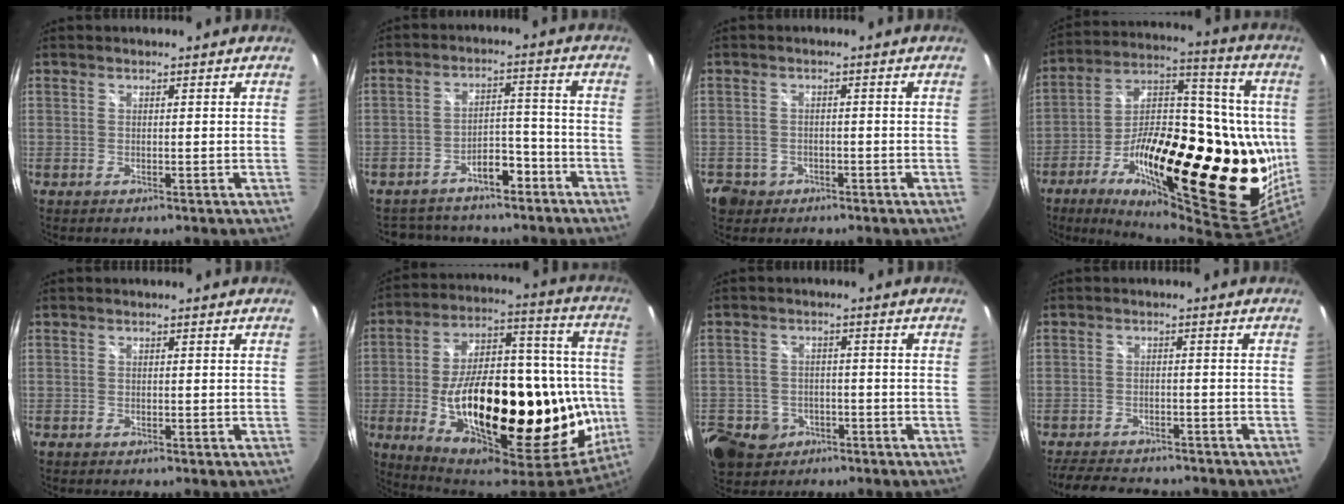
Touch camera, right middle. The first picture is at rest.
{"total": 12.2, "force": [-9.2, 6.4, 4.8], "torque": [-0.097, 0.038, -0.120]}
{"total": 4.2, "force": [-2.0, 3.5, 0.9], "torque": [-0.036, 0.003, -0.030]}
{"total": 33.6, "force": [-6.8, 14.2, 29.7], "torque": [-0.460, 0.010, -0.089]}
{"total": 0.6, "force": [-0.4, 0.4, 0.2], "torque": [-0.005, -0.003, -0.009]}
{"total": 36.1, "force": [-8.4, 16.6, 31.0], "torque": [-0.476, 0.018, -0.095]}
{"total": 12.8, "force": [-5.6, 10.4, 4.8], "torque": [-0.167, -0.005, -0.079]}
{"total": 11.1, "force": [-9.7, 3.6, 4.2], "torque": [-0.099, -0.009, -0.143]}